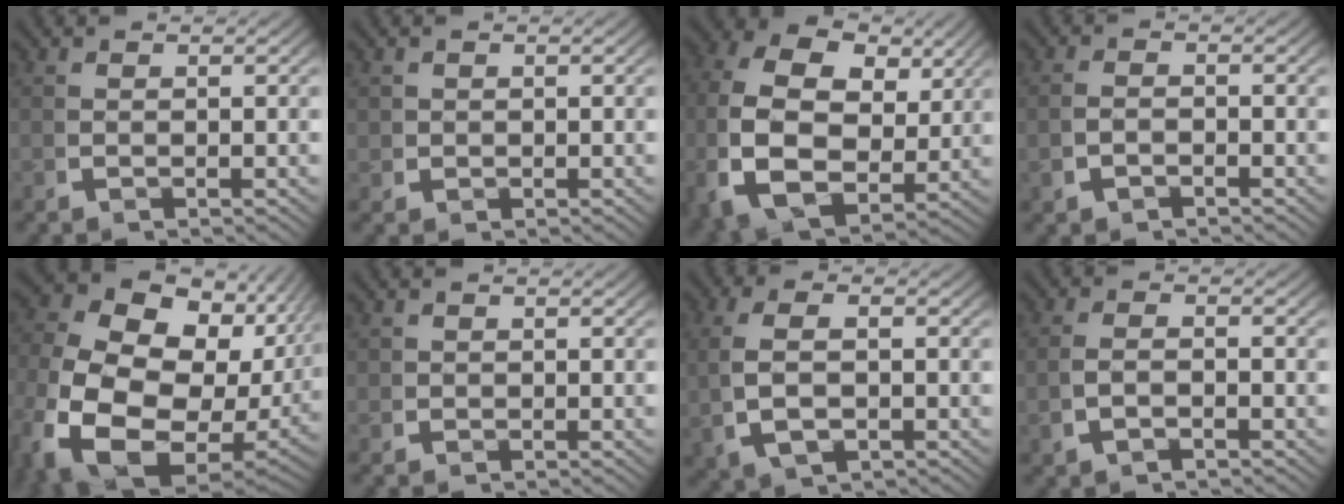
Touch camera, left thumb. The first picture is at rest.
{"total": 1.5, "force": [0.4, 1.4, 0.5], "torque": [-0.013, -0.011, 0.012]}
{"total": 12.9, "force": [0.0, 9.1, 9.2], "torque": [-0.225, -0.056, 0.025]}
{"total": 1.3, "force": [-0.9, 0.7, 0.7], "torque": [-0.021, -0.001, -0.013]}
{"total": 19.7, "force": [-0.8, 13.8, 14.0], "torque": [-0.302, -0.067, 0.006]}
{"total": 1.0, "force": [0.3, 1.0, 0.3], "torque": [-0.009, -0.010, 0.010]}
{"total": 5.1, "force": [0.0, 3.0, 4.2], "torque": [-0.097, -0.006, 0.014]}
{"total": 1.7, "force": [-0.5, 0.8, 1.4], "torque": [-0.035, 0.000, -0.006]}